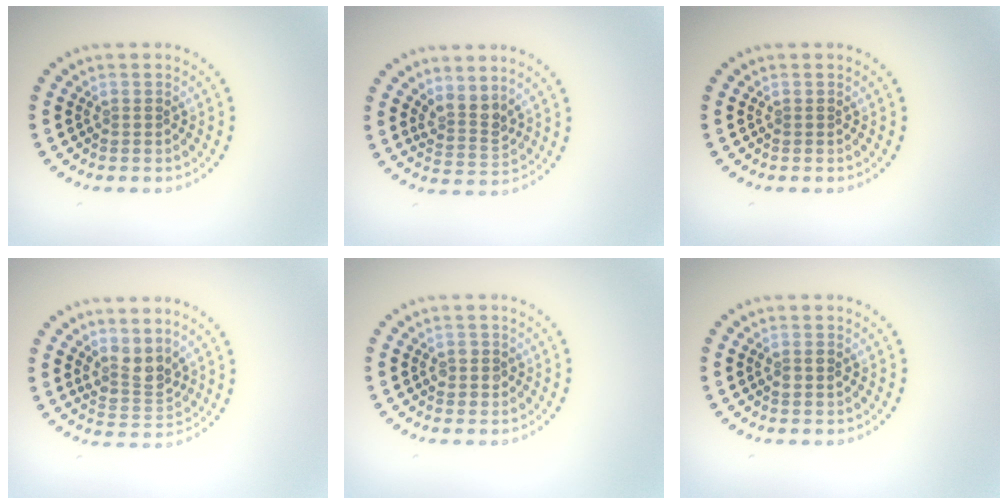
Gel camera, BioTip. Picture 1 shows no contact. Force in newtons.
{"total": 2.6, "press": 1.9, "slide": 1.7}
{"total": 0.0}
{"total": 2.7, "press": 2.1, "slide": 1.7}
{"total": 1.3, "press": 1.2, "slide": 0.4}
{"total": 1.0, "press": 1.0, "slide": 0.2}